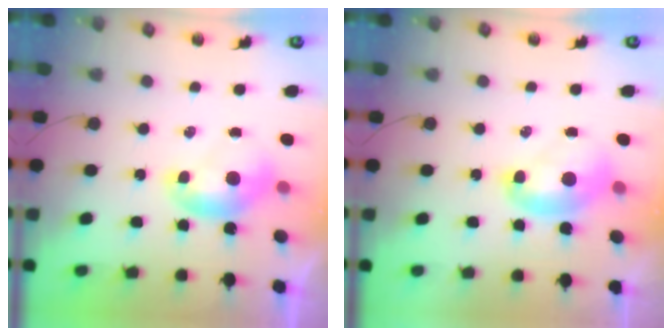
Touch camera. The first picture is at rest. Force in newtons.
{"total": 2.2, "press": 2.2, "slide": 0.1}